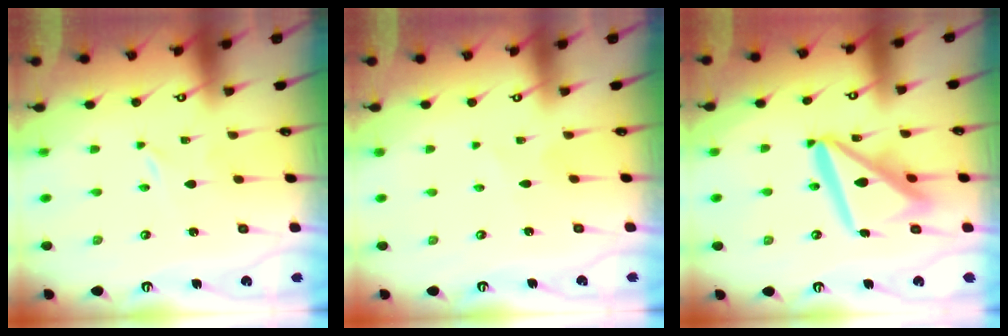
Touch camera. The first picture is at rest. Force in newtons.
{"total": 3.1, "press": 3.0, "slide": 0.4}
{"total": 18.0, "press": 17.9, "slide": 2.0}